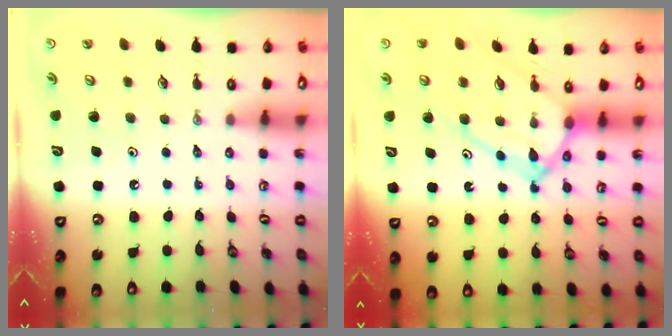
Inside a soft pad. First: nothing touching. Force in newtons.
{"total": 11.8, "press": 11.7, "slide": 1.1}